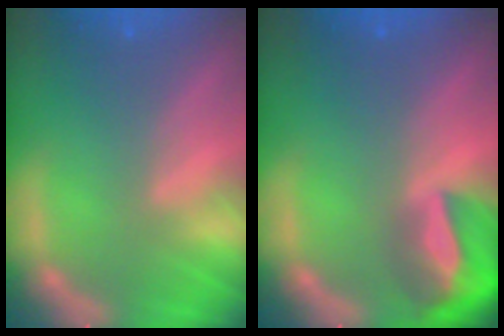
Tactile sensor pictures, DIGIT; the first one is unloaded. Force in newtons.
{"total": 8.5}